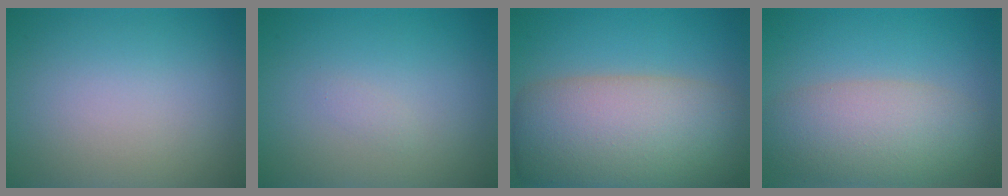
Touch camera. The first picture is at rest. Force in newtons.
{"total": 0.6, "press": 0.6, "slide": 0.0}
{"total": 11.8, "press": 11.8, "slide": 0.8}
{"total": 6.6, "press": 6.6, "slide": 0.4}